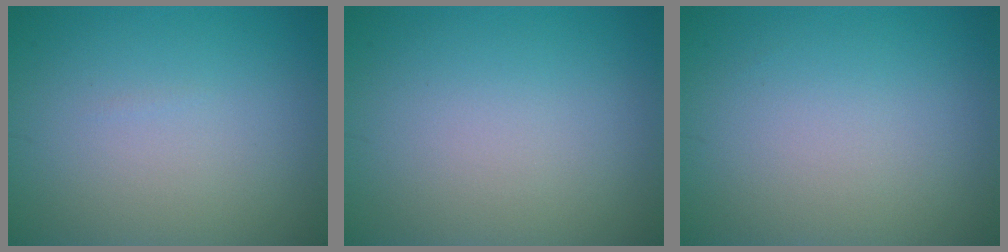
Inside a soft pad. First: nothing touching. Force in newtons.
{"total": 0.0}
{"total": 0.0}